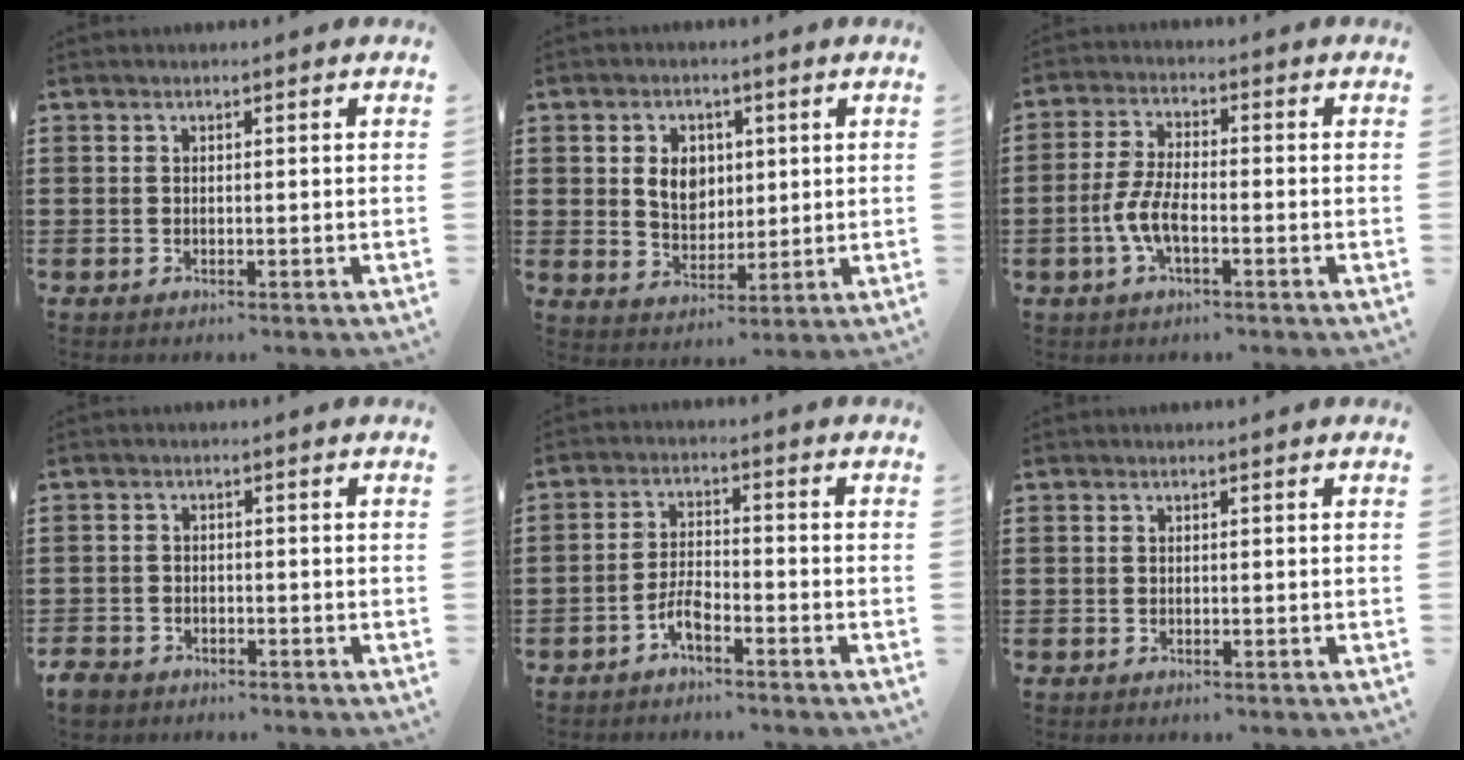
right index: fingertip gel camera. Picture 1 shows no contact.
{"total": 5.7, "force": [1.2, 4.3, 3.4], "torque": [-0.066, 0.007, 0.015]}
{"total": 5.8, "force": [-2.0, 2.1, 5.0], "torque": [-0.119, -0.006, -0.044]}
{"total": 2.2, "force": [-2.0, 0.9, 0.3], "torque": [-0.017, -0.001, -0.045]}
{"total": 3.9, "force": [-2.8, 1.0, 2.5], "torque": [-0.067, 0.002, -0.060]}
{"total": 0.0}